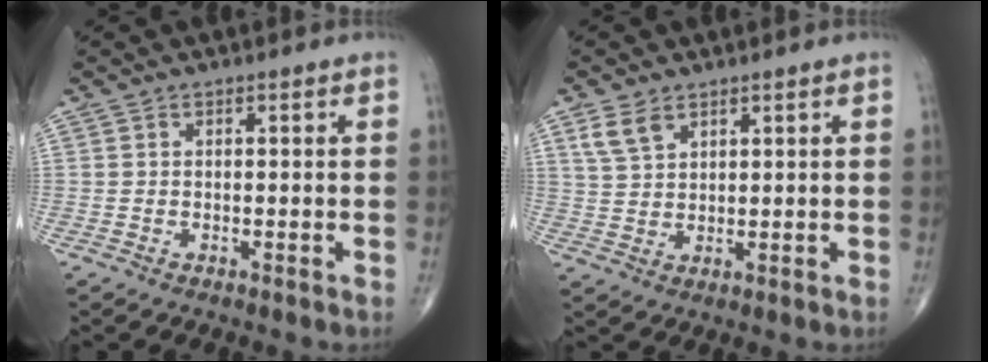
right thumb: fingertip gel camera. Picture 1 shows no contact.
{"total": 4.5, "force": [2.8, 2.5, 2.5], "torque": [-0.046, -0.008, 0.063]}